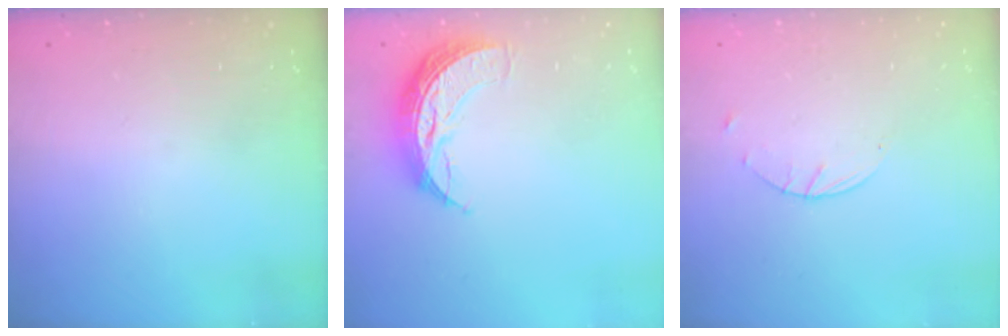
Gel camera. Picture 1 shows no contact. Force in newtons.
{"total": 9.9, "press": 9.9, "slide": 0.6}
{"total": 1.7, "press": 1.7, "slide": 0.3}